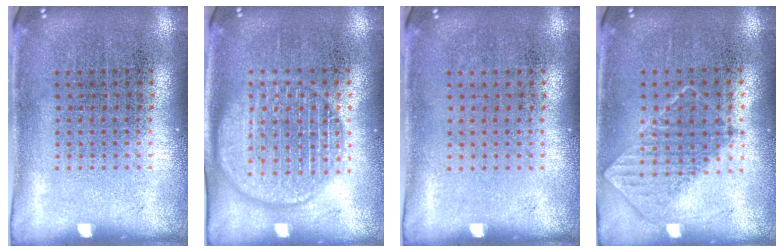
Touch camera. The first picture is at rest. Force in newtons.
{"total": 3.0, "press": 3.0, "slide": 0.3}
{"total": 0.0}
{"total": 0.8, "press": 0.8, "slide": 0.2}